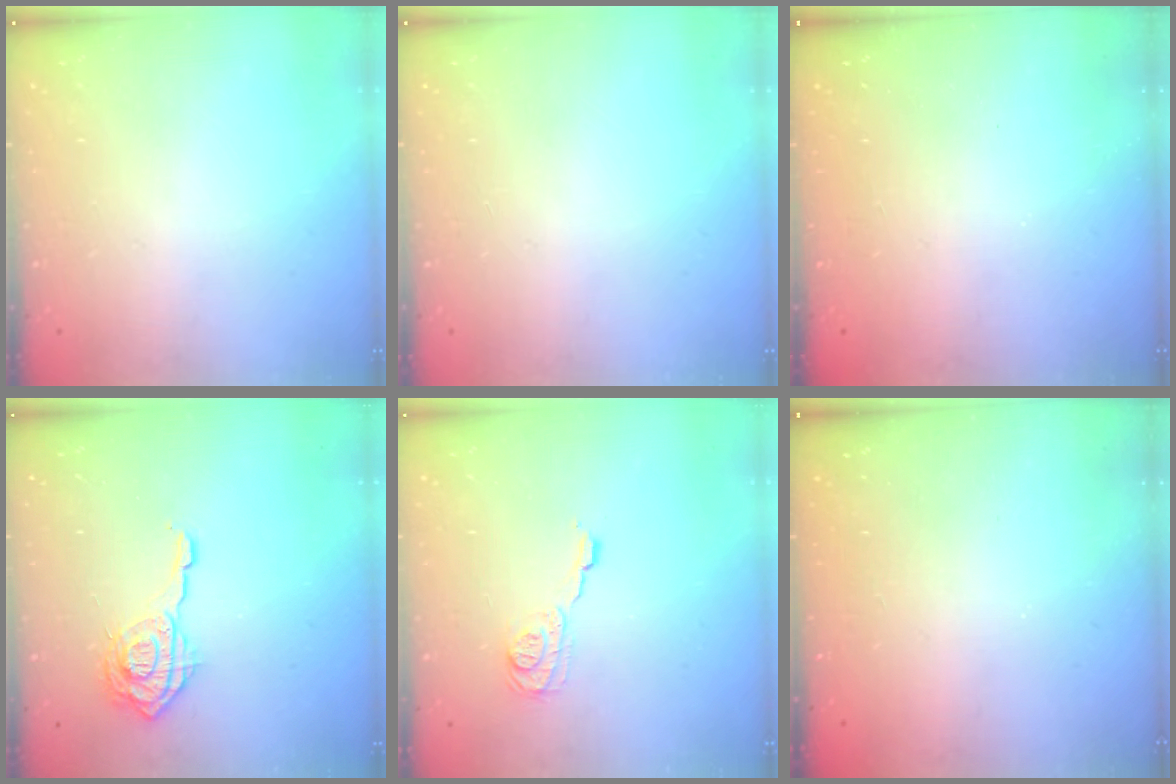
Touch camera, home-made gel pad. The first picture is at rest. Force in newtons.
{"total": 0.0}
{"total": 2.3, "press": 2.2, "slide": 0.7}
{"total": 12.4, "press": 12.4, "slide": 1.3}
{"total": 8.4, "press": 8.4, "slide": 0.3}
{"total": 2.3, "press": 2.2, "slide": 0.8}